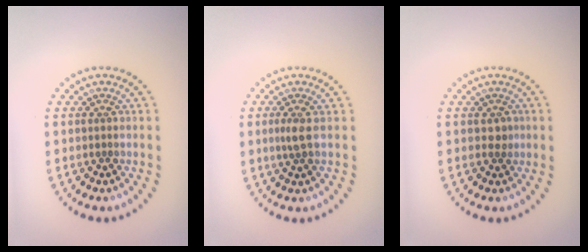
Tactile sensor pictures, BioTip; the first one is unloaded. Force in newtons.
{"total": 1.4, "press": 1.1, "slide": 0.9}
{"total": 0.8, "press": 0.8, "slide": 0.2}